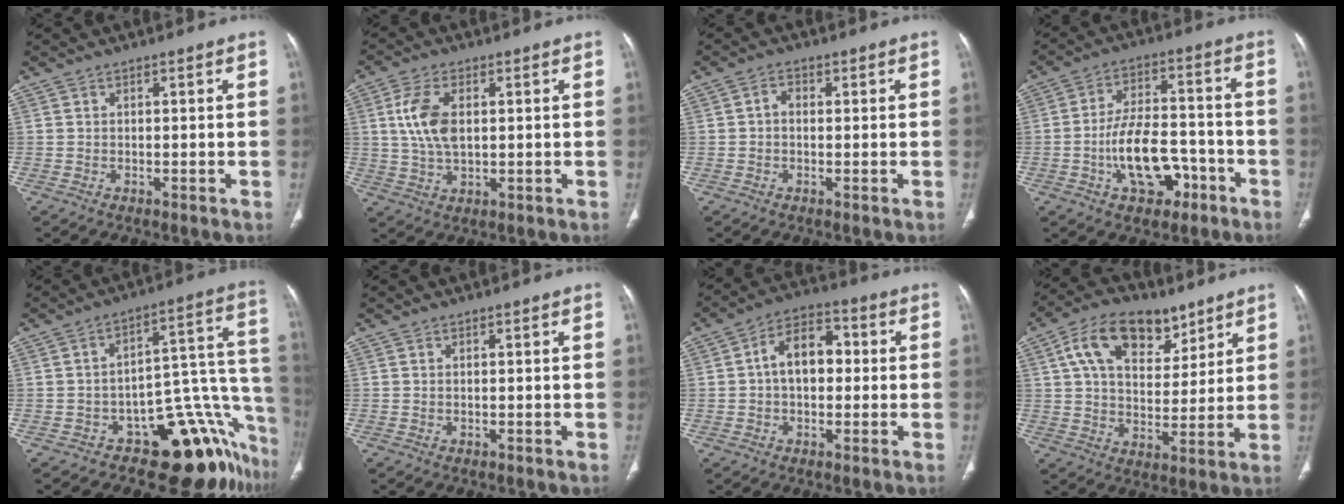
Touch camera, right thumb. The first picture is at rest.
{"total": 8.4, "force": [1.6, 4.6, 6.8], "torque": [-0.144, -0.001, 0.033]}
{"total": 2.0, "force": [0.1, 1.5, 1.3], "torque": [-0.016, 0.010, -0.003]}
{"total": 12.3, "force": [-4.8, 7.1, 8.9], "torque": [-0.133, 0.044, -0.073]}
{"total": 20.2, "force": [-12.6, 8.9, 13.1], "torque": [-0.028, 0.123, -0.157]}
{"total": 0.0}
{"total": 9.6, "force": [0.5, 6.4, 7.1], "torque": [-0.097, 0.030, -0.002]}
{"total": 15.7, "force": [8.1, 9.4, 9.7], "torque": [-0.131, -0.017, 0.139]}